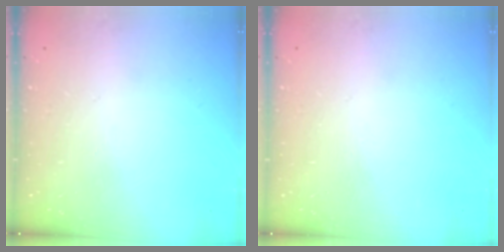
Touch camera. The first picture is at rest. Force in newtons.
{"total": 0.0}